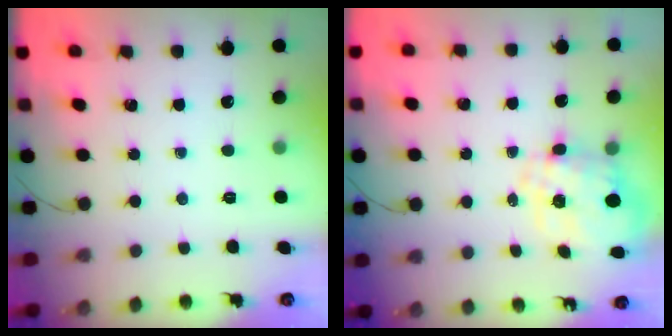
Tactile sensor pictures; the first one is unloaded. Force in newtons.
{"total": 3.7, "press": 3.2, "slide": 1.9}